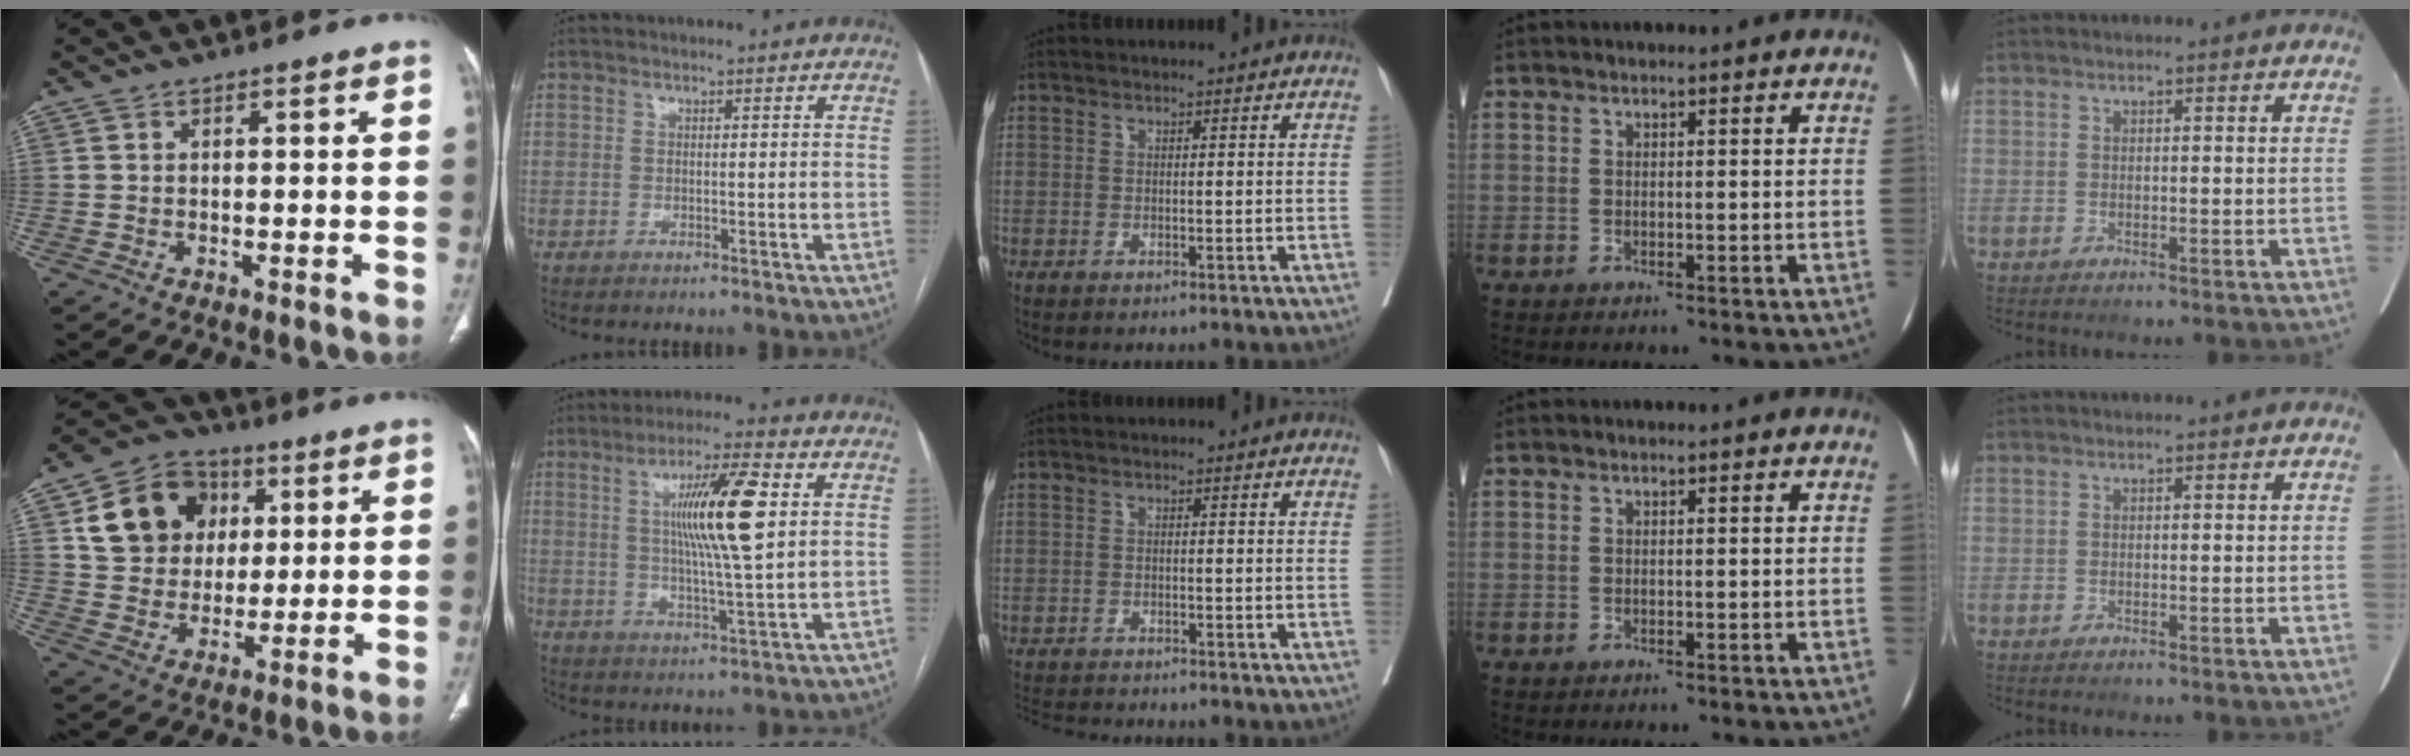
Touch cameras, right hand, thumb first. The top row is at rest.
{"thumb": {"total": 14.9, "force": [4.9, 12.4, 6.8], "torque": [-0.090, 0.004, 0.087]}, "index": {"total": 12.1, "force": [2.8, 0.5, 11.8], "torque": [-0.205, 0.002, 0.050]}, "middle": {"total": 5.0, "force": [-4.8, 0.1, 1.1], "torque": [-0.016, -0.014, -0.080]}}